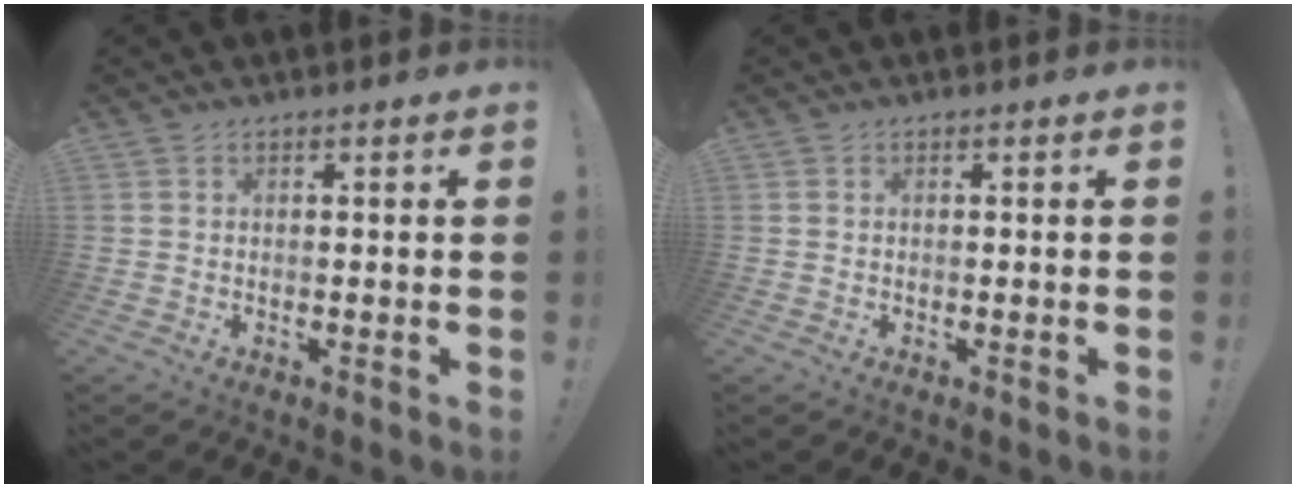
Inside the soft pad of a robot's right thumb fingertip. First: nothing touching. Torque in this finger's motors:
{"motor_torque": [-0.07, 0.13, 0.21, -0.24, 0.08]}